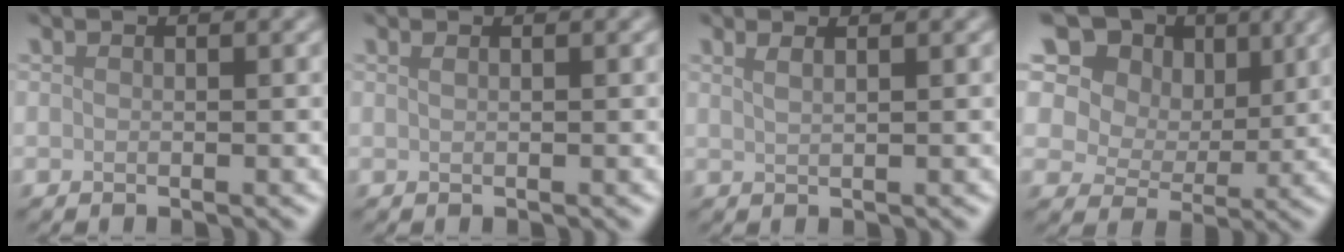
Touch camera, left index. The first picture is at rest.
{"total": 0.8, "force": [0.4, 0.4, 0.5], "torque": [-0.005, 0.000, 0.003]}
{"total": 1.9, "force": [1.2, 0.8, 1.2], "torque": [-0.008, 0.001, 0.005]}
{"total": 16.6, "force": [9.1, 11.4, 8.0], "torque": [-0.195, 0.045, 0.182]}